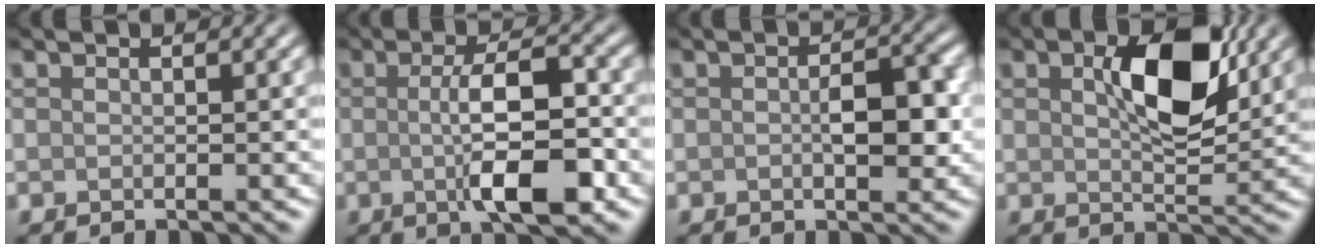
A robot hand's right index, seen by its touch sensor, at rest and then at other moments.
{"total": 6.9, "force": [-1.0, 2.0, 6.6], "torque": [-0.109, 0.000, -0.017]}
{"total": 3.5, "force": [-0.2, 1.7, 3.0], "torque": [-0.045, 0.000, -0.004]}
{"total": 6.3, "force": [1.9, 2.9, 5.2], "torque": [-0.091, 0.000, 0.033]}